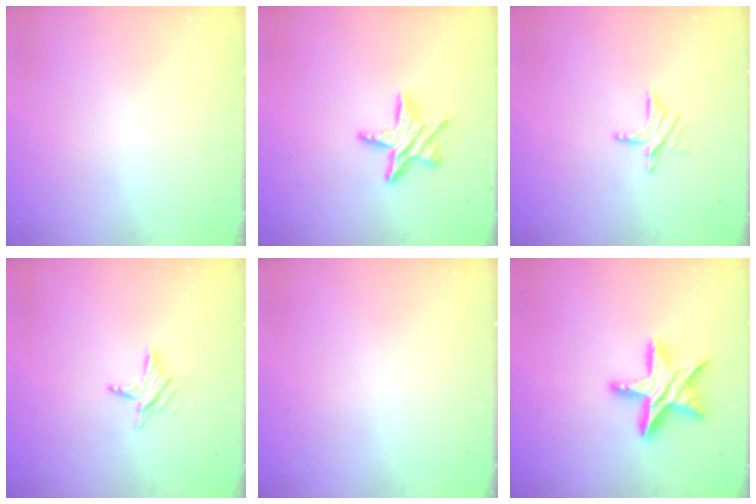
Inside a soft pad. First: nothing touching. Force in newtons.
{"total": 10.6, "press": 10.6, "slide": 0.7}
{"total": 5.8, "press": 5.8, "slide": 0.5}
{"total": 5.8, "press": 5.8, "slide": 0.5}
{"total": 0.0}
{"total": 14.2, "press": 14.2, "slide": 1.0}